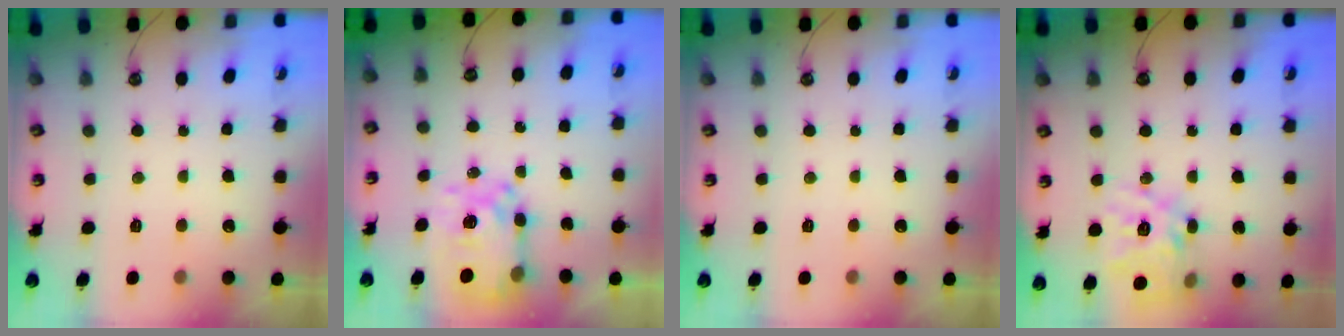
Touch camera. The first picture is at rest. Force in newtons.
{"total": 10.0, "press": 10.0, "slide": 0.9}
{"total": 0.0}
{"total": 16.2, "press": 16.2, "slide": 1.3}